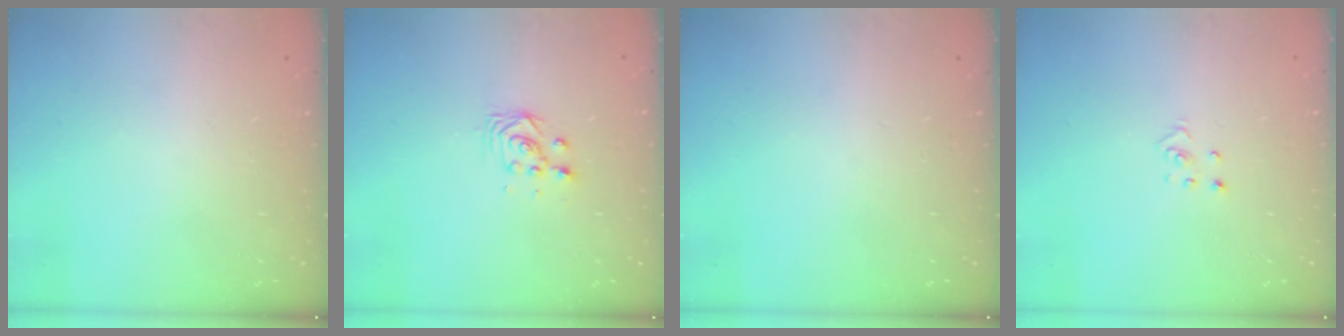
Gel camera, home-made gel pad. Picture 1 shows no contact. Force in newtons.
{"total": 3.0, "press": 2.9, "slide": 0.3}
{"total": 0.0}
{"total": 2.3, "press": 2.3, "slide": 0.2}